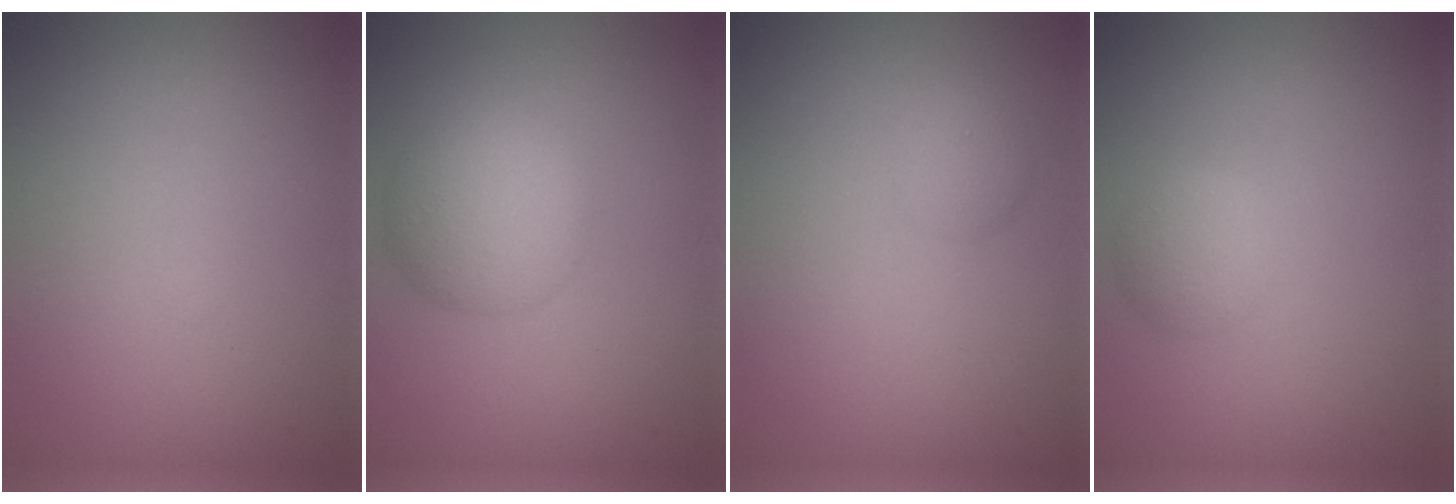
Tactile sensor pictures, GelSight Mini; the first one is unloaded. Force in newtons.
{"total": 5.2, "press": 5.2, "slide": 0.3}
{"total": 1.2, "press": 1.2, "slide": 0.1}
{"total": 2.1, "press": 2.1, "slide": 0.1}